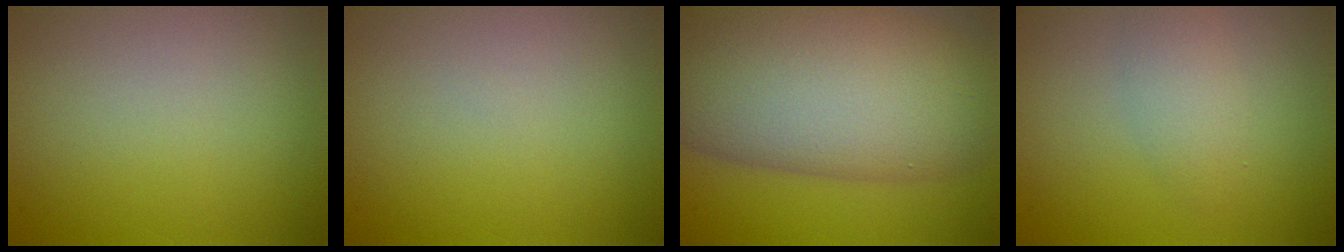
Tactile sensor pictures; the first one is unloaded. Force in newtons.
{"total": 0.0}
{"total": 14.3, "press": 14.2, "slide": 0.7}
{"total": 2.2, "press": 2.2, "slide": 0.1}